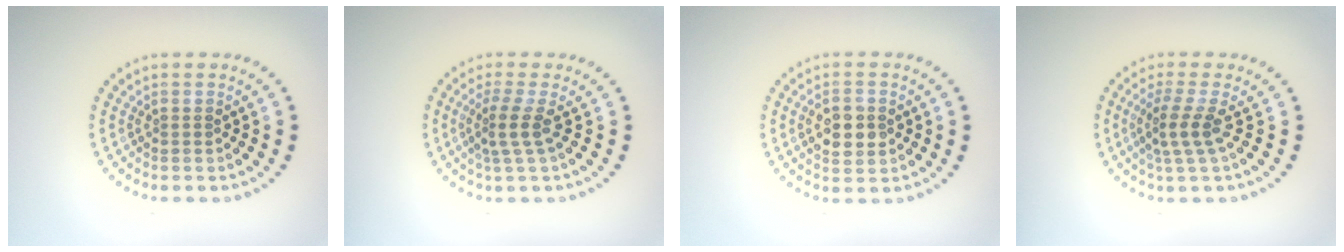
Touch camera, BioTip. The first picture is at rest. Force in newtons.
{"total": 2.3, "press": 1.6, "slide": 1.6}
{"total": 3.4, "press": 3.4, "slide": 0.1}
{"total": 2.5, "press": 1.8, "slide": 1.7}